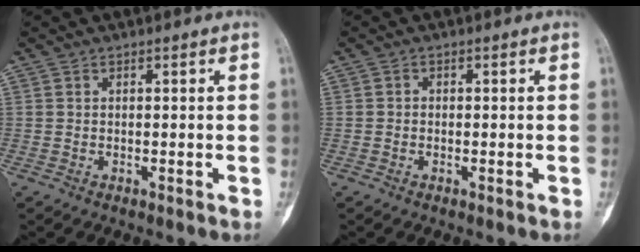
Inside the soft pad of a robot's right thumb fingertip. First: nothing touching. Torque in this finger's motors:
{"motor_torque": [-0.39, -0.40, -0.30, -0.18, -0.07]}